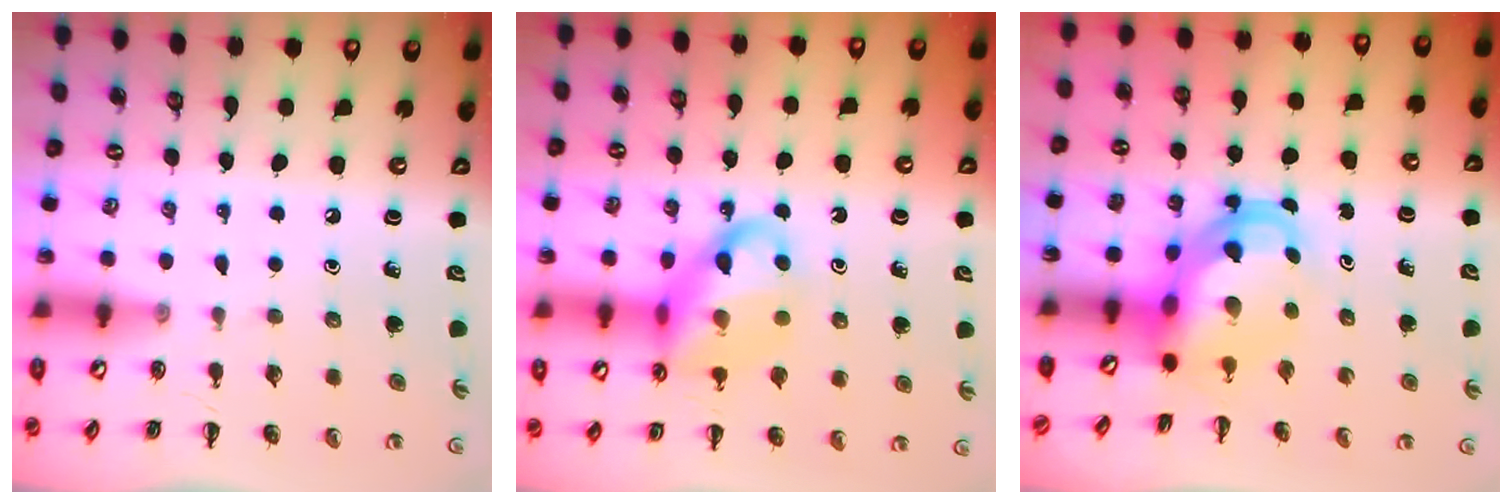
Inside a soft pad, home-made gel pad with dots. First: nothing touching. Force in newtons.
{"total": 15.6, "press": 15.3, "slide": 3.1}
{"total": 5.7, "press": 5.6, "slide": 1.3}